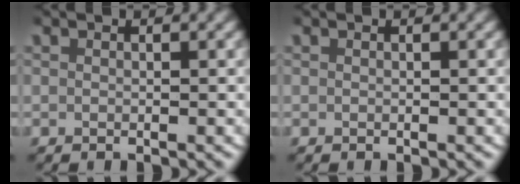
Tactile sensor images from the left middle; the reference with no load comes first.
{"total": 0.0}